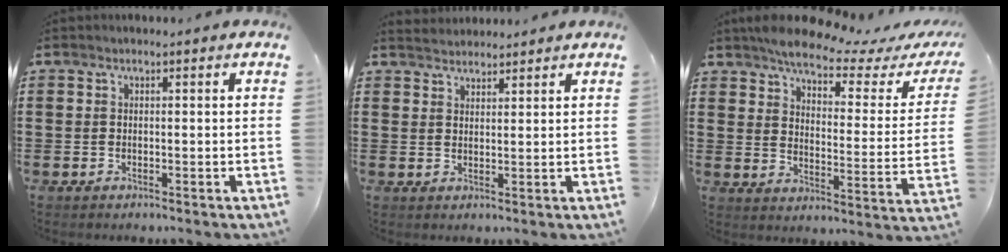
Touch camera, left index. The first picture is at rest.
{"total": 2.2, "force": [2.1, 0.3, -0.3], "torque": [-0.001, 0.001, 0.042]}
{"total": 6.3, "force": [5.6, 1.0, 2.9], "torque": [-0.077, -0.033, 0.092]}